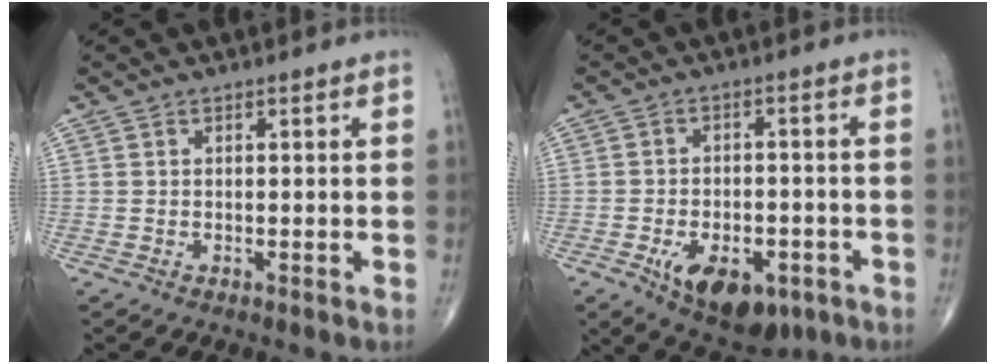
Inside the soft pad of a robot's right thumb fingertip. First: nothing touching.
{"total": 12.8, "force": [-5.8, 7.1, 8.8], "torque": [-0.114, 0.016, -0.076]}